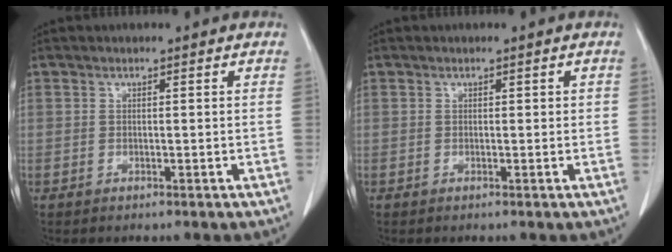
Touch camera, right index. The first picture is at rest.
{"total": 0.7, "force": [0.2, 0.5, 0.5], "torque": [-0.007, 0.009, 0.006]}